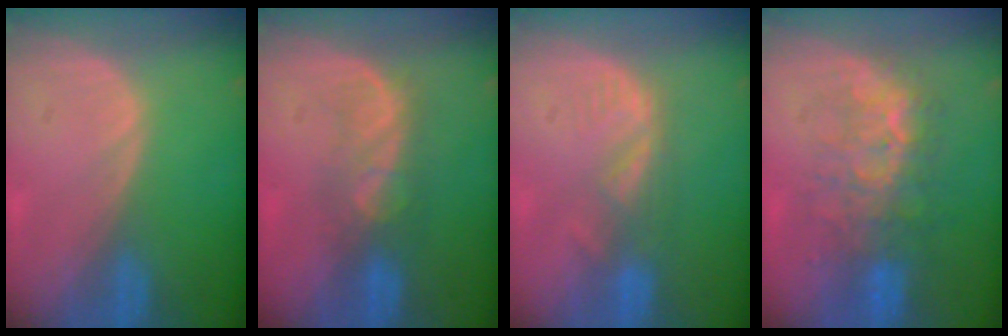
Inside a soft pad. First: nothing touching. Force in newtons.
{"total": 5.2, "press": 5.1, "slide": 1.3}
{"total": 4.0, "press": 3.6, "slide": 1.7}
{"total": 8.2, "press": 8.0, "slide": 1.9}